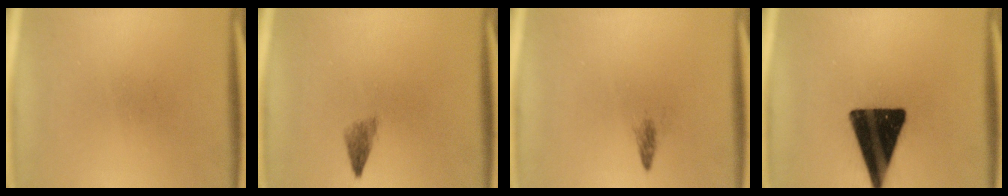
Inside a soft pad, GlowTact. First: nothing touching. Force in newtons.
{"total": 1.9}
{"total": 1.0}
{"total": 18.7}